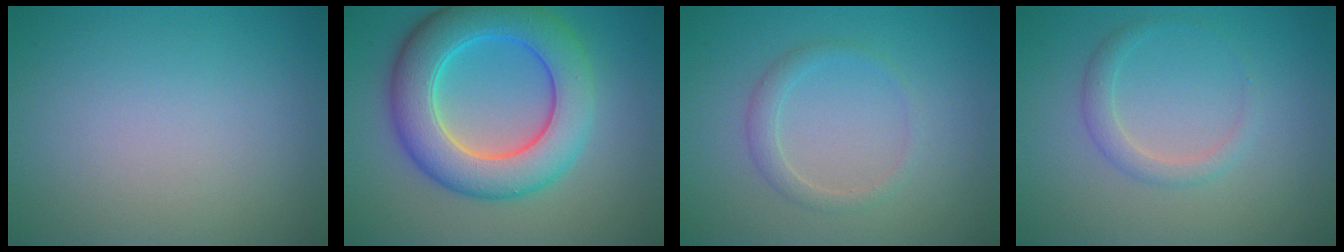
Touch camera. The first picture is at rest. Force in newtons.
{"total": 9.0, "press": 9.0, "slide": 0.2}
{"total": 1.7, "press": 1.7, "slide": 0.2}
{"total": 1.8, "press": 1.8, "slide": 0.0}